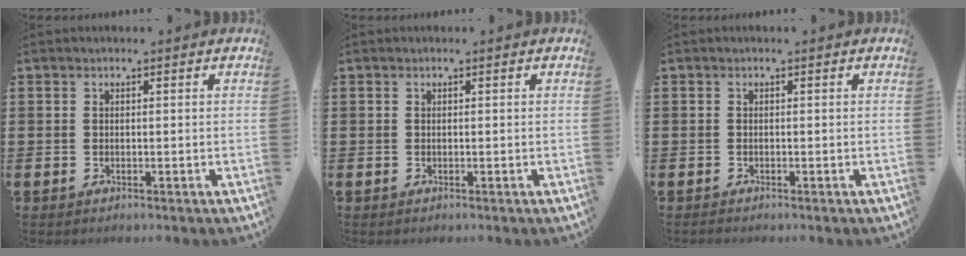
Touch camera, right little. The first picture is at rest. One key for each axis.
{"total": 0.0}
{"total": 0.0}